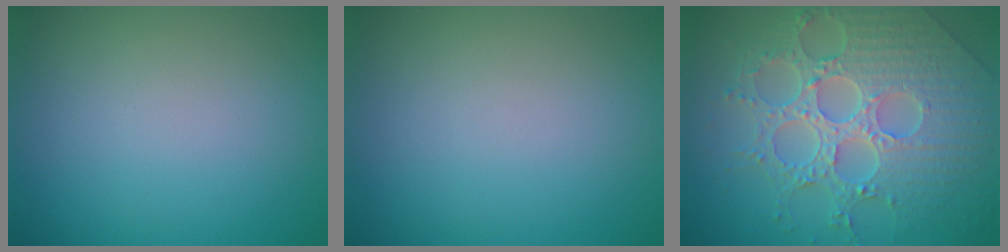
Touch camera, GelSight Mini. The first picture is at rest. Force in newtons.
{"total": 0.0}
{"total": 8.5, "press": 6.2, "slide": 5.8}